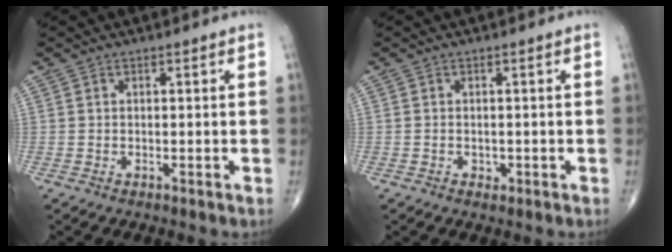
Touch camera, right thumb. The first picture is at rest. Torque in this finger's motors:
{"motor_torque": [-0.27, 0.07, -0.20, -0.04, 0.05]}